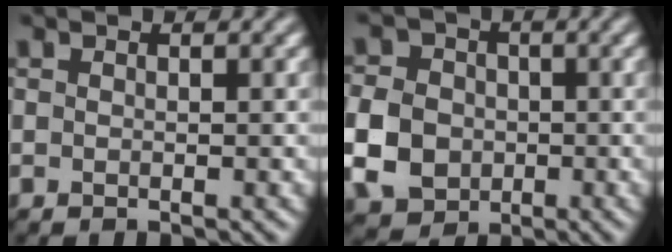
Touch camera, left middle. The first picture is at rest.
{"total": 5.8, "force": [-1.2, 5.0, 2.7], "torque": [-0.068, 0.004, -0.035]}